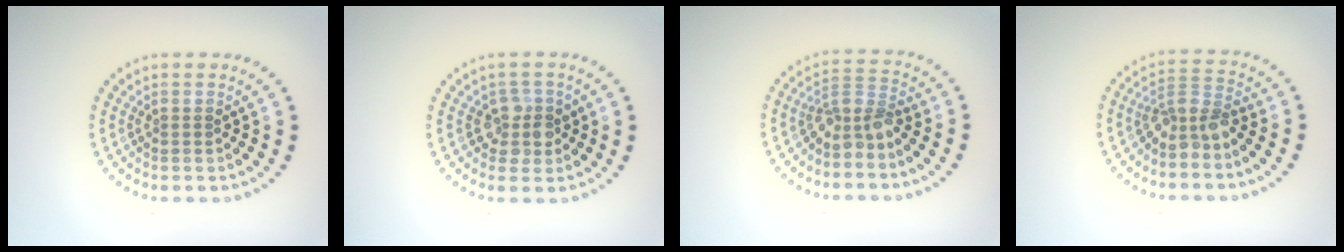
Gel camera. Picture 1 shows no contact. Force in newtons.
{"total": 2.2, "press": 2.0, "slide": 1.0}
{"total": 2.7, "press": 2.0, "slide": 1.8}
{"total": 3.1, "press": 2.2, "slide": 2.1}